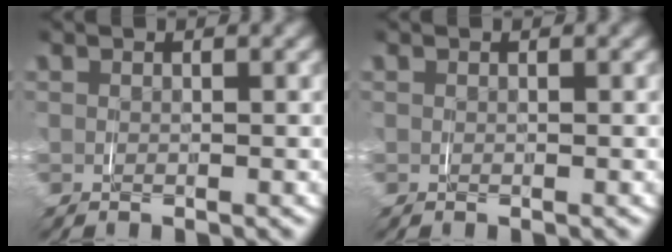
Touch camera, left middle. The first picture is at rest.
{"total": 0.0}